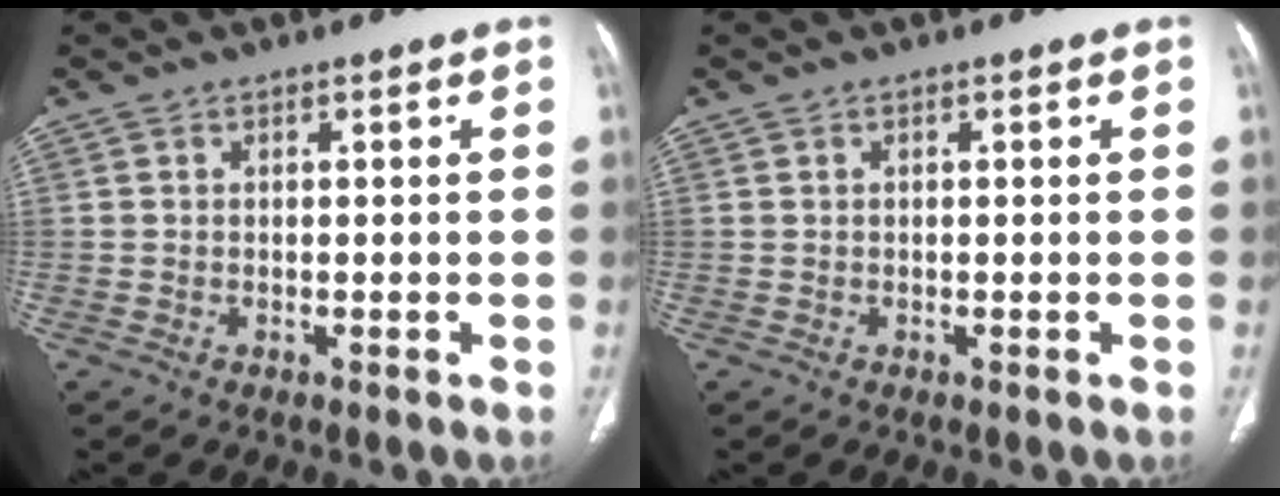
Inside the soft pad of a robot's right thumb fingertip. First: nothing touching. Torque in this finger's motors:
{"motor_torque": [0.03, 0.03, -0.02, 0.00, 0.02]}